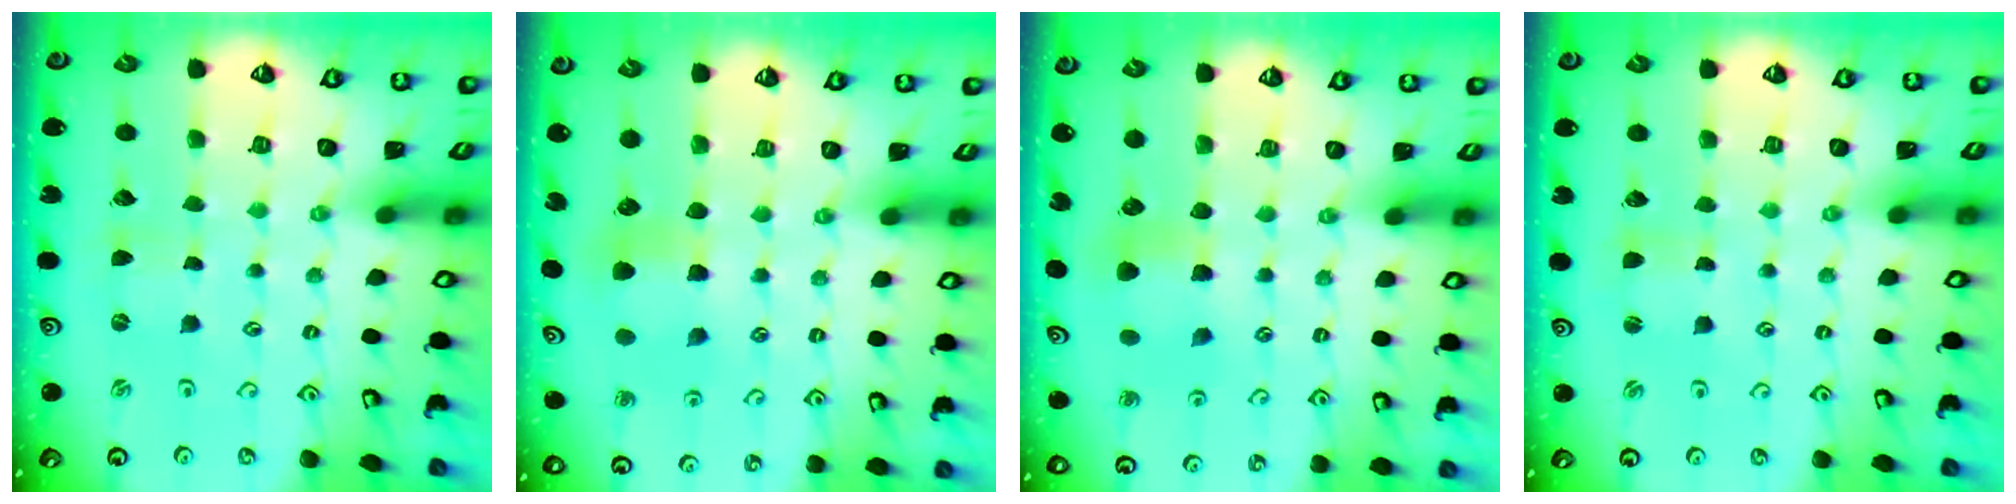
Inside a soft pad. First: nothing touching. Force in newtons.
{"total": 5.6, "press": 5.6, "slide": 0.6}
{"total": 5.9, "press": 5.9, "slide": 0.4}
{"total": 1.0, "press": 1.0, "slide": 0.2}